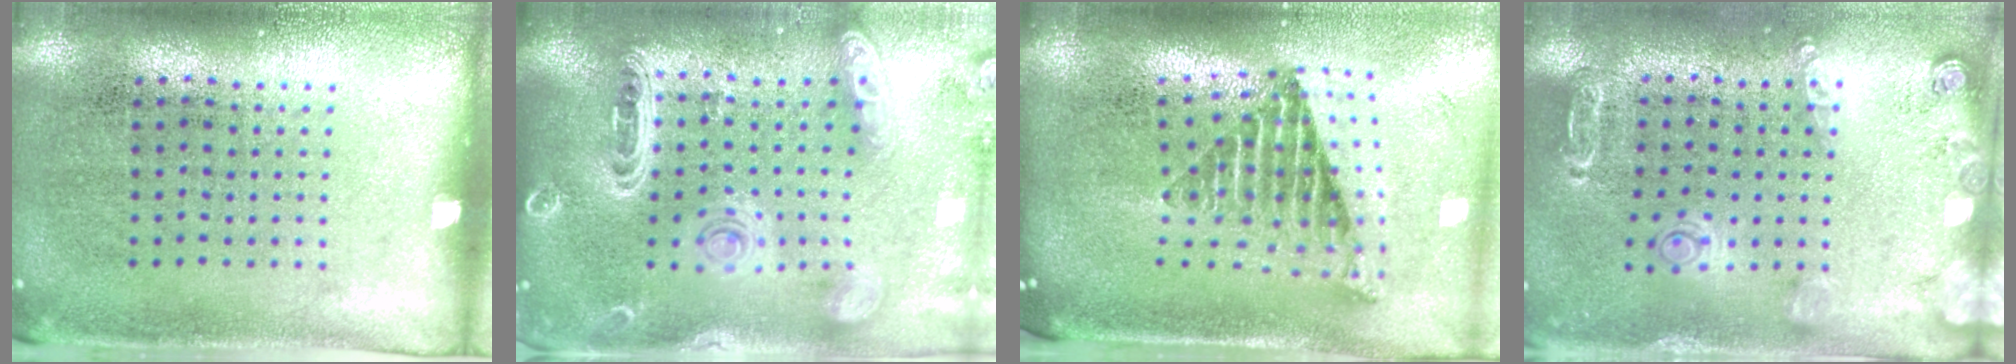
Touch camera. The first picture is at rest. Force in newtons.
{"total": 2.5, "press": 2.3, "slide": 1.2}
{"total": 2.6, "press": 1.7, "slide": 1.9}
{"total": 1.5, "press": 1.5, "slide": 0.1}